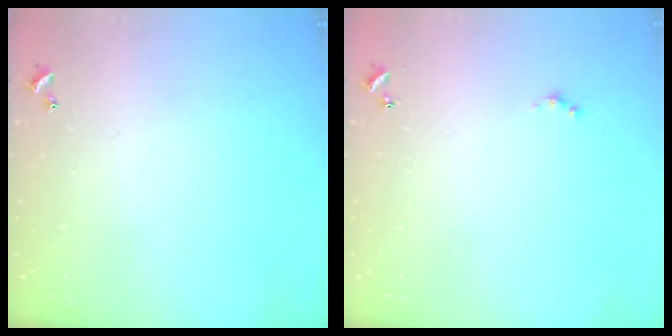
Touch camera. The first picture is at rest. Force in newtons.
{"total": 0.0}